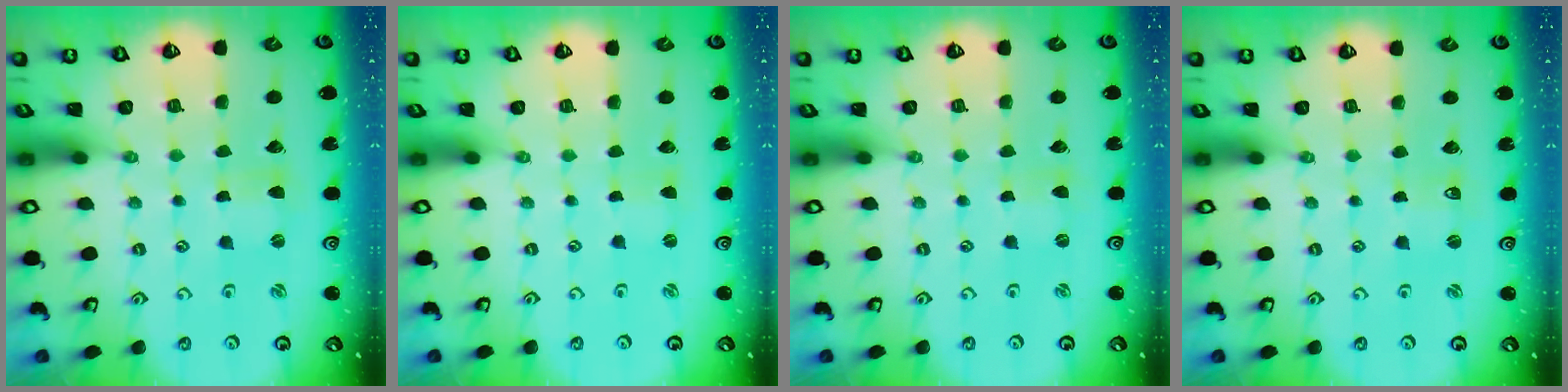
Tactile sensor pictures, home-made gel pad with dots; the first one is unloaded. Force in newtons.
{"total": 0.0}
{"total": 0.0}
{"total": 2.7, "press": 2.7, "slide": 0.3}